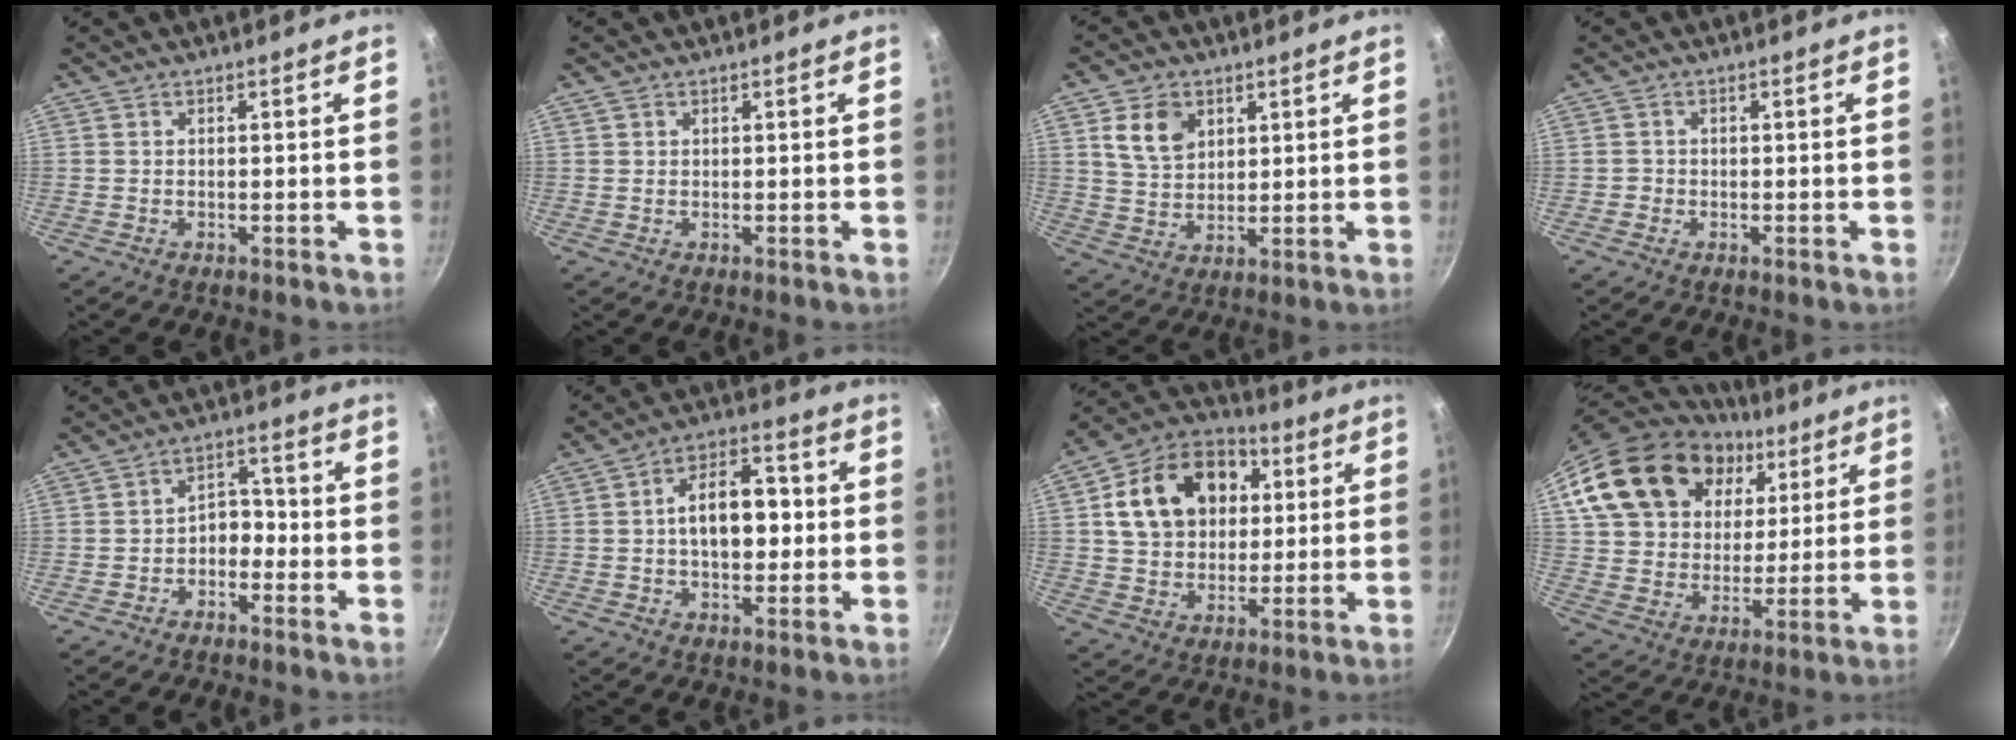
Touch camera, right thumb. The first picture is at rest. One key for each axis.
{"total": 0.7, "fx": 0.5, "fy": 0.5, "fz": 0.2, "tx": -0.003, "ty": 0.000, "tz": 0.007}
{"total": 8.0, "fx": 3.3, "fy": 5.7, "fz": 4.7, "tx": -0.065, "ty": -0.013, "tz": 0.065}
{"total": 0.9, "fx": -0.3, "fy": 0.8, "fz": 0.1, "tx": 0.001, "ty": 0.003, "tz": -0.006}
{"total": 4.7, "fx": -1.8, "fy": 3.4, "fz": 2.7, "tx": -0.007, "ty": 0.032, "tz": -0.036}
{"total": 11.7, "fx": 0.1, "fy": 7.2, "fz": 9.3, "tx": -0.104, "ty": 0.025, "tz": -0.009}
{"total": 19.0, "fx": 4.6, "fy": 14.4, "fz": 11.5, "tx": -0.169, "ty": 0.020, "tz": 0.070}
{"total": 25.7, "fx": 11.6, "fy": 18.0, "fz": 14.2, "tx": -0.250, "ty": 0.000, "tz": 0.211}